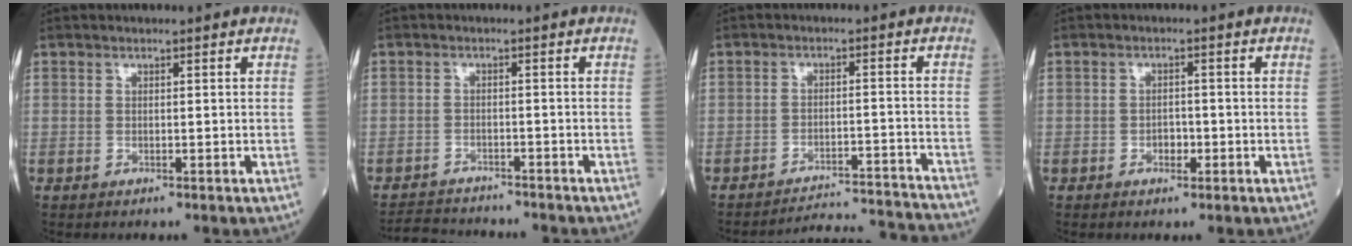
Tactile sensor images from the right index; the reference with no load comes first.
{"total": 5.7, "force": [-5.5, 1.2, 0.5], "torque": [-0.011, -0.009, -0.088]}
{"total": 12.7, "force": [-12.6, -1.7, 0.4], "torque": [0.008, 0.004, -0.170]}
{"total": 1.9, "force": [-0.7, 1.2, 1.2], "torque": [-0.015, 0.006, -0.009]}